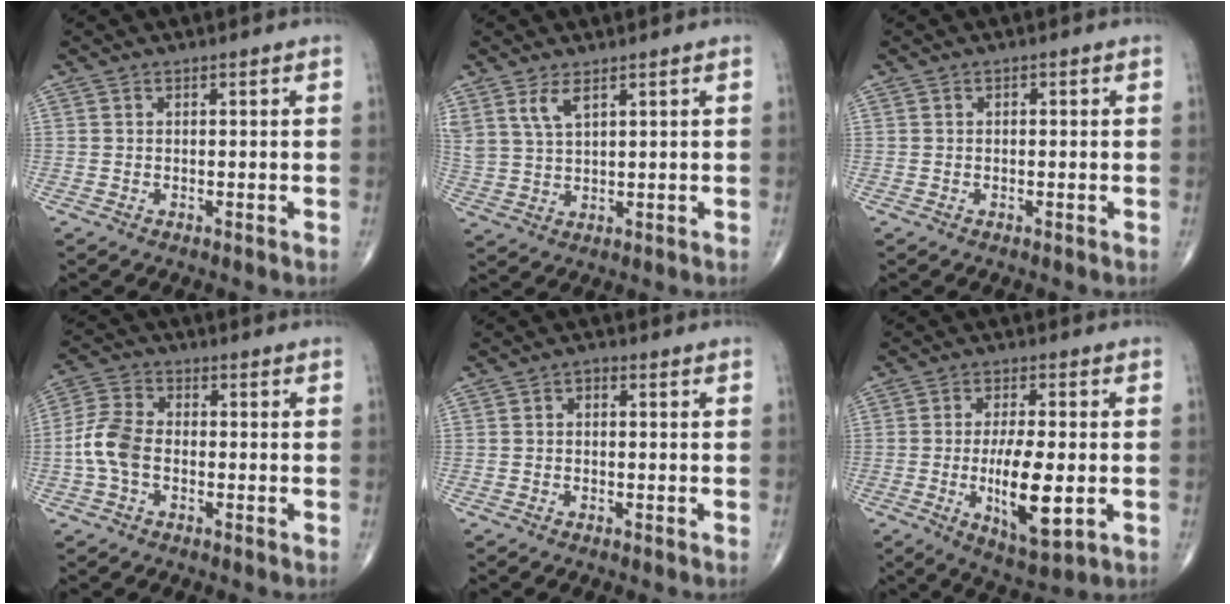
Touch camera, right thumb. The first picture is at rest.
{"total": 4.9, "force": [2.9, 1.9, 3.4], "torque": [-0.073, -0.013, 0.067]}
{"total": 0.6, "force": [0.1, 0.4, 0.5], "torque": [-0.007, 0.001, 0.001]}
{"total": 7.6, "force": [-1.6, 4.9, 5.6], "torque": [-0.121, 0.022, -0.043]}
{"total": 1.4, "force": [-0.1, 1.0, 1.0], "torque": [-0.008, 0.009, -0.010]}
{"total": 12.5, "force": [-2.3, 4.2, 11.5], "torque": [-0.196, -0.010, -0.031]}